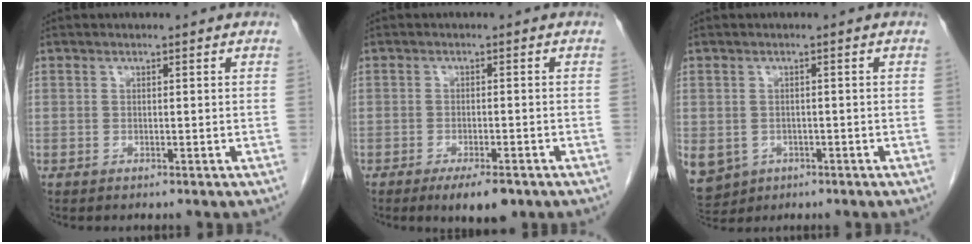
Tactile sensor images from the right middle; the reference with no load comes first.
{"total": 5.4, "force": [-3.6, 1.4, 3.8], "torque": [-0.055, -0.007, -0.049]}
{"total": 13.3, "force": [-5.3, 11.1, 5.2], "torque": [-0.164, -0.010, -0.065]}